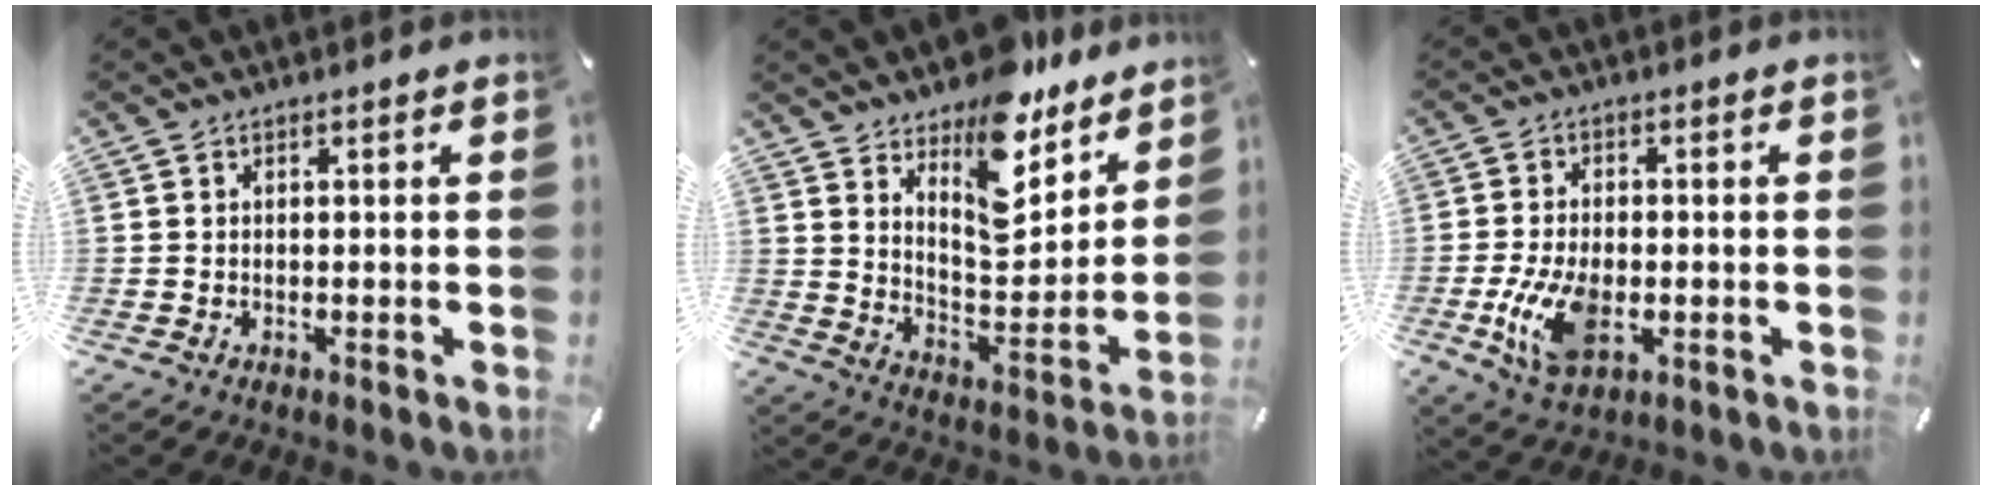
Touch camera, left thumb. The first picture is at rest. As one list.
[{"total": 14.2, "force": [11.0, 6.6, 6.0], "torque": [-0.085, -0.101, 0.192]}, {"total": 9.9, "force": [-2.4, 5.8, 7.7], "torque": [-0.175, -0.004, -0.041]}]